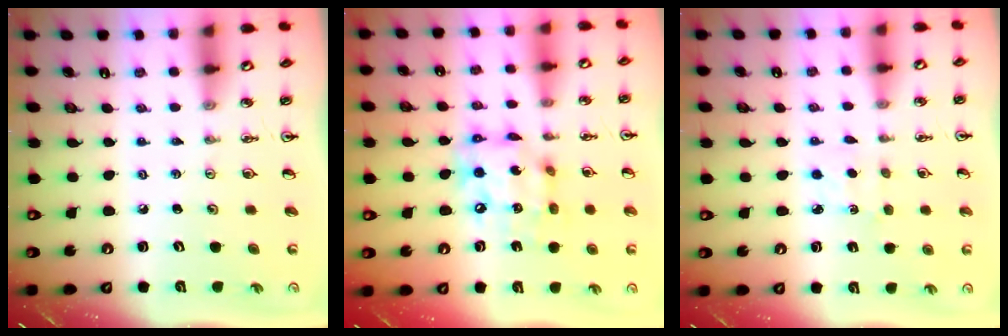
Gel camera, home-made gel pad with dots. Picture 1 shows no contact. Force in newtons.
{"total": 14.1, "press": 14.0, "slide": 1.6}
{"total": 2.7, "press": 2.6, "slide": 0.3}